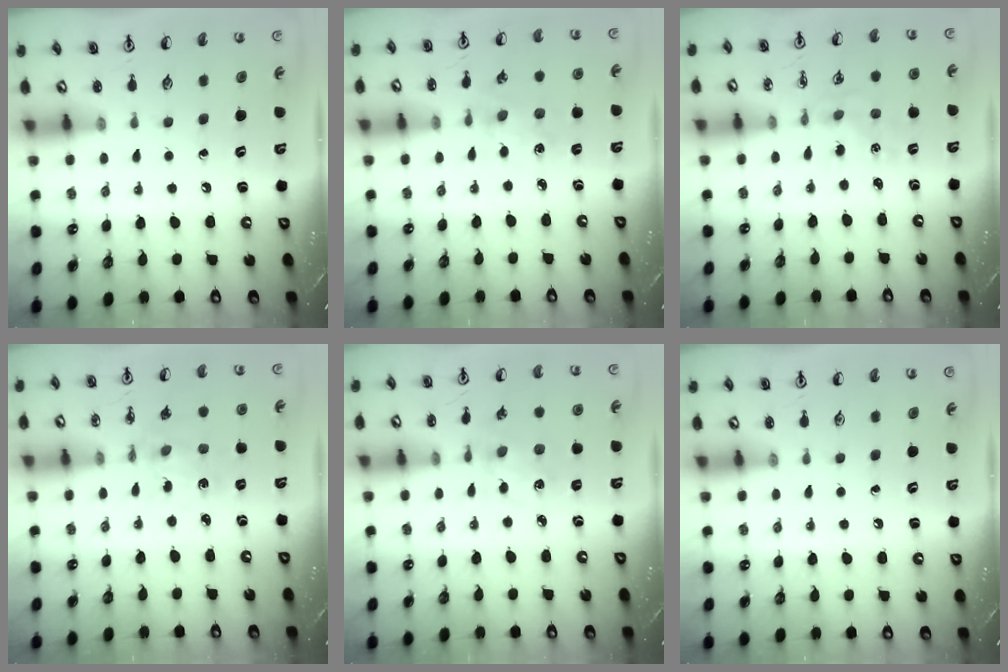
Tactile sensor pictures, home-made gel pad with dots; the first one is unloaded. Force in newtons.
{"total": 2.5, "press": 2.5, "slide": 0.5}
{"total": 1.0, "press": 1.0, "slide": 0.2}
{"total": 1.8, "press": 1.8, "slide": 0.3}
{"total": 1.9, "press": 1.8, "slide": 0.5}
{"total": 0.0}